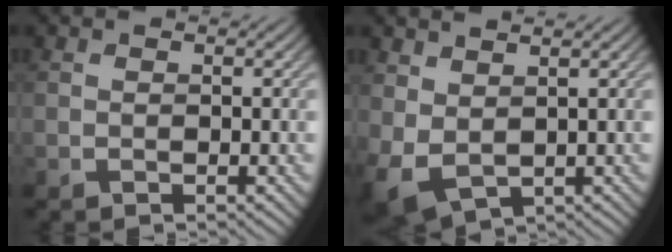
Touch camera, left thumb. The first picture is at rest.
{"total": 5.2, "force": [1.2, 3.5, 3.6], "torque": [-0.113, -0.018, 0.036]}